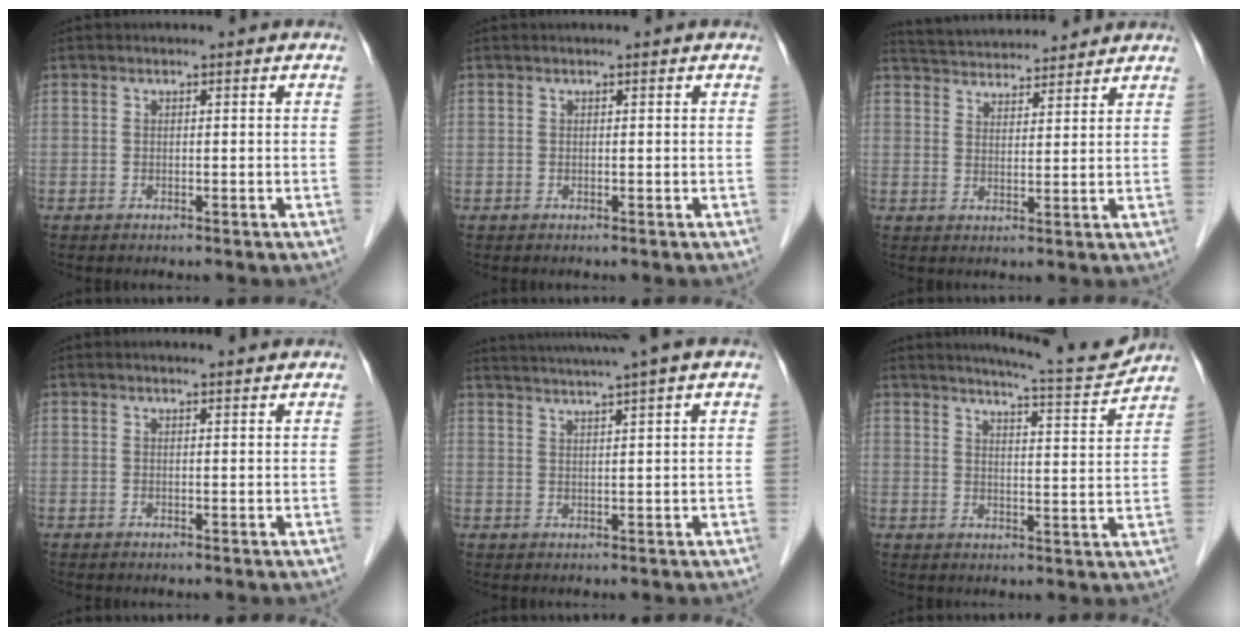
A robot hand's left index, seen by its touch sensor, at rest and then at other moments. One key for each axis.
{"total": 0.0}
{"total": 11.4, "fx": 10.8, "fy": 2.0, "fz": 2.8, "tx": -0.046, "ty": 0.029, "tz": 0.165}
{"total": 2.2, "fx": 2.1, "fy": 0.0, "fz": 0.5, "tx": -0.010, "ty": 0.004, "tz": 0.025}
{"total": 9.1, "fx": 7.5, "fy": -1.5, "fz": 5.0, "tx": -0.085, "ty": 0.025, "tz": 0.102}
{"total": 9.1, "fx": 8.7, "fy": -0.9, "fz": 2.2, "tx": -0.043, "ty": -0.017, "tz": 0.119}